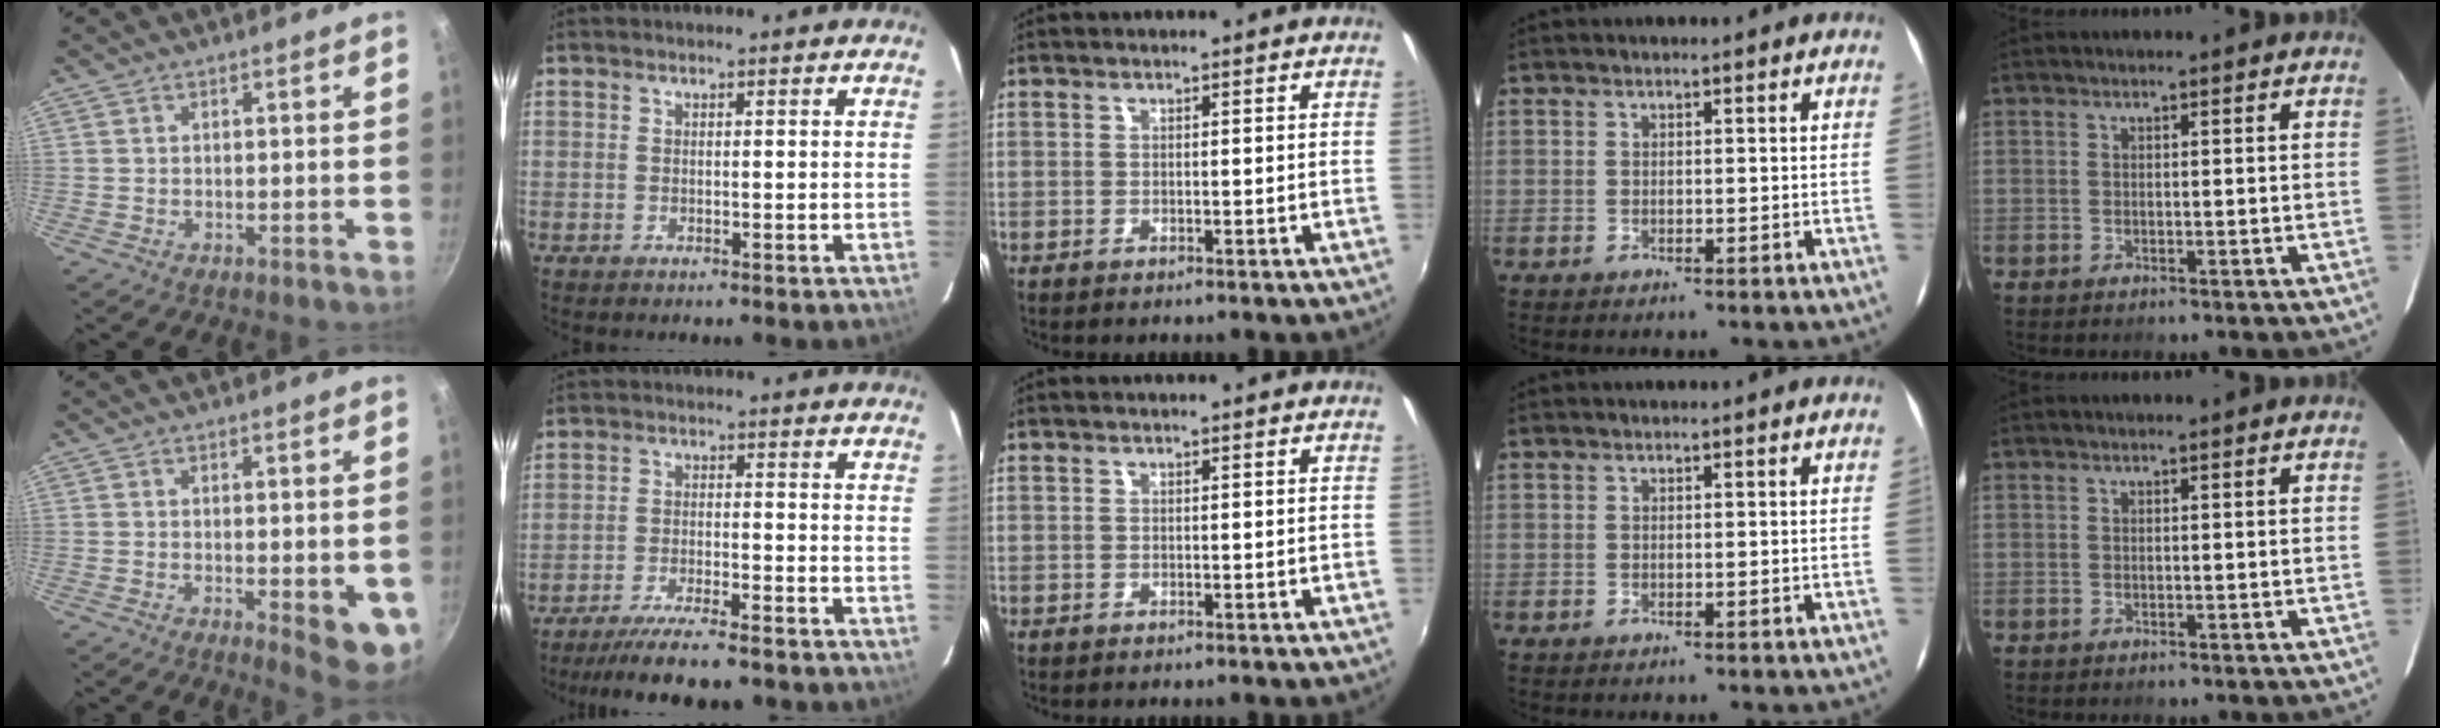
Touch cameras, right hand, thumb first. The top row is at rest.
{"thumb": {"total": 8.1, "force": [-1.7, 2.5, 7.5], "torque": [-0.075, -0.004, -0.015]}, "index": {"total": 11.5, "force": [-10.0, 1.6, 5.5], "torque": [-0.121, -0.024, -0.159]}}